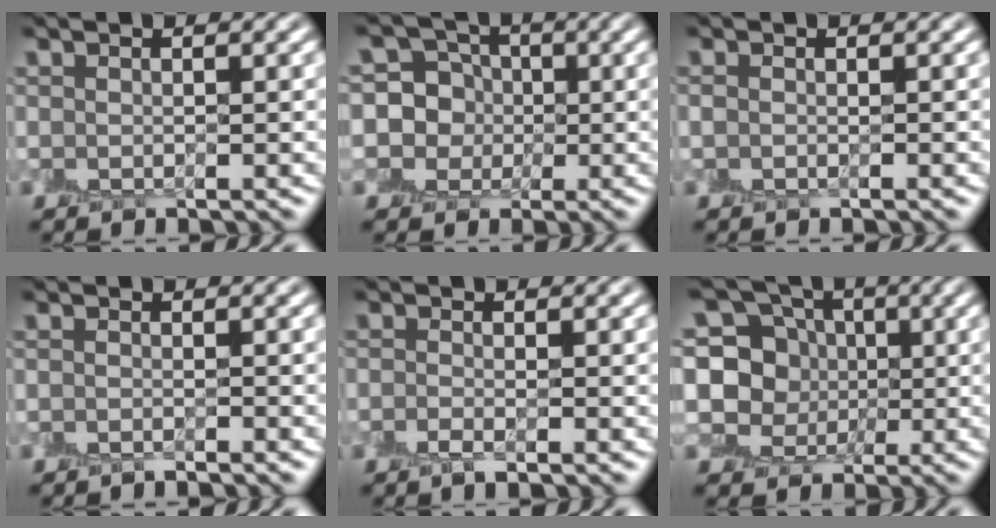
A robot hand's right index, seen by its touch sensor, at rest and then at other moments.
{"total": 6.5, "force": [0.2, 6.4, 1.3], "torque": [-0.017, 0.038, -0.020]}
{"total": 0.0}
{"total": 0.6, "force": [-0.4, 0.2, 0.4], "torque": [-0.001, -0.003, -0.011]}
{"total": 1.3, "force": [-0.5, 0.4, 1.2], "torque": [-0.022, -0.004, -0.011]}
{"total": 6.5, "force": [1.3, 5.9, 2.3], "torque": [-0.031, 0.017, -0.008]}